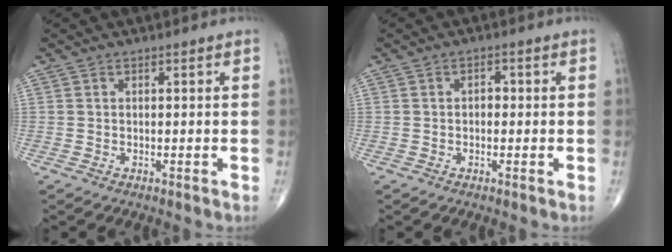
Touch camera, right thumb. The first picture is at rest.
{"total": 1.7, "force": [0.0, 1.1, 1.3], "torque": [-0.015, 0.007, -0.004]}